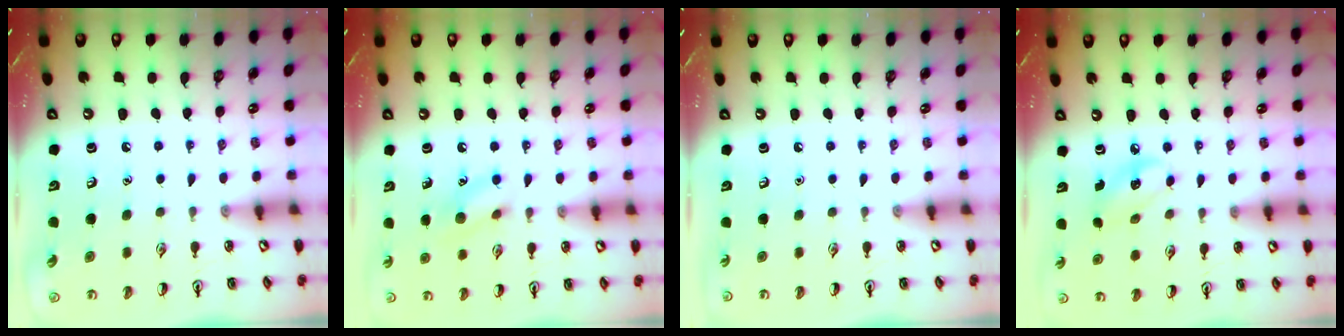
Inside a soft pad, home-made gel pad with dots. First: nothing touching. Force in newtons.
{"total": 9.0, "press": 9.0, "slide": 0.7}
{"total": 0.0}
{"total": 5.0, "press": 5.0, "slide": 0.8}